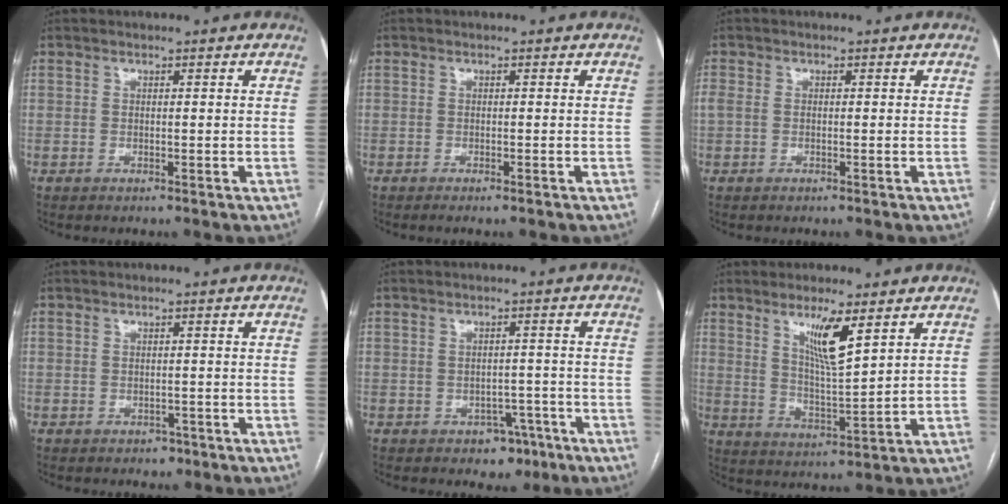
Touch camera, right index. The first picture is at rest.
{"total": 0.9, "force": [-0.6, -0.2, 0.6], "torque": [-0.014, 0.000, -0.010]}
{"total": 2.2, "force": [0.0, 1.5, 1.7], "torque": [-0.056, 0.014, 0.005]}
{"total": 1.4, "force": [-0.9, 1.1, 0.3], "torque": [-0.002, 0.004, -0.009]}
{"total": 4.2, "force": [-2.4, 3.2, 1.3], "torque": [-0.002, 0.014, -0.023]}
{"total": 7.5, "force": [4.1, 0.4, 6.2], "torque": [-0.116, -0.015, 0.079]}